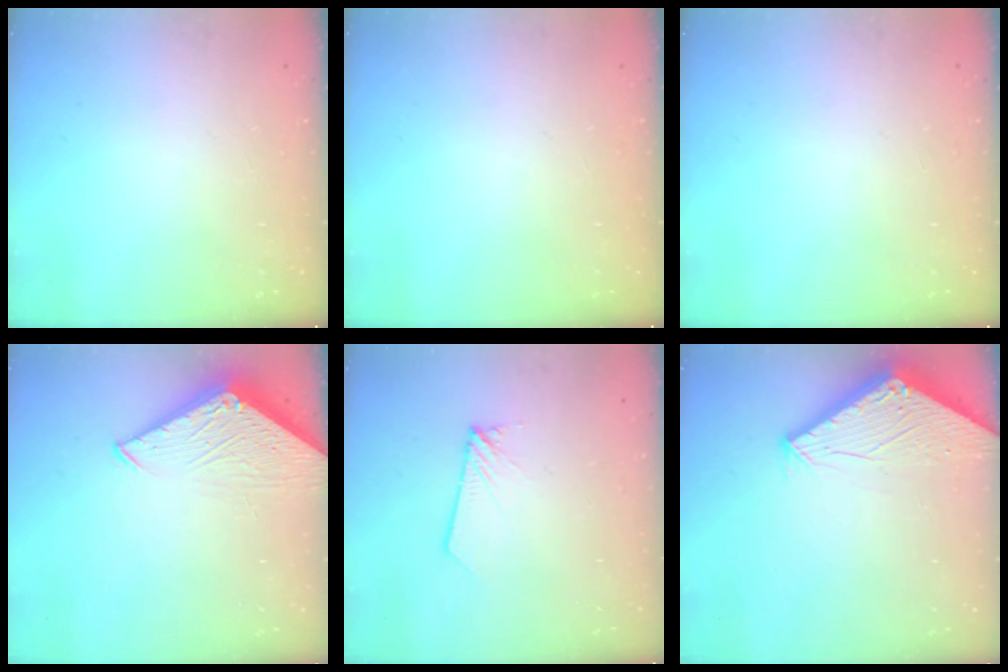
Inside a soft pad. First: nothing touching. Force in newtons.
{"total": 0.0}
{"total": 0.0}
{"total": 4.6, "press": 4.6, "slide": 0.5}
{"total": 1.7, "press": 1.7, "slide": 0.2}
{"total": 2.9, "press": 2.9, "slide": 0.1}